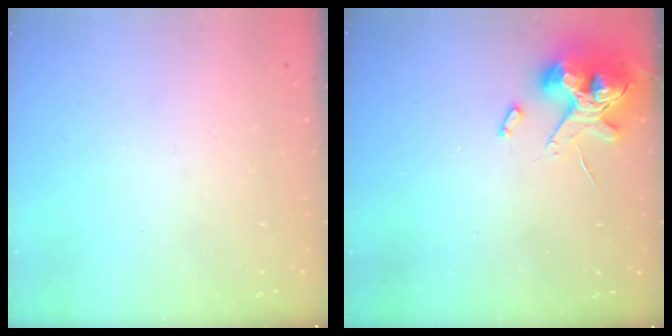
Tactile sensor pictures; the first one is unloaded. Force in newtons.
{"total": 11.4, "press": 11.3, "slide": 1.8}